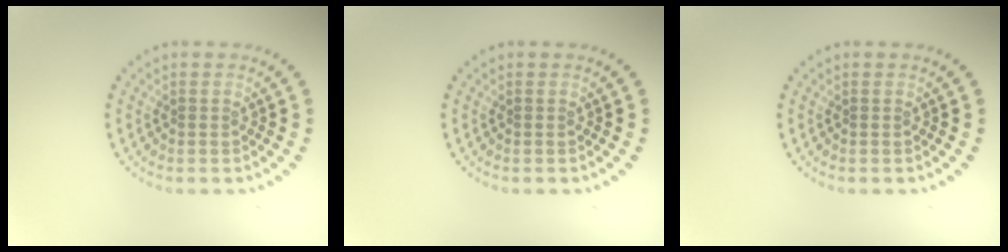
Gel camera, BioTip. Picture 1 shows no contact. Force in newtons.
{"total": 0.0}
{"total": 0.0}